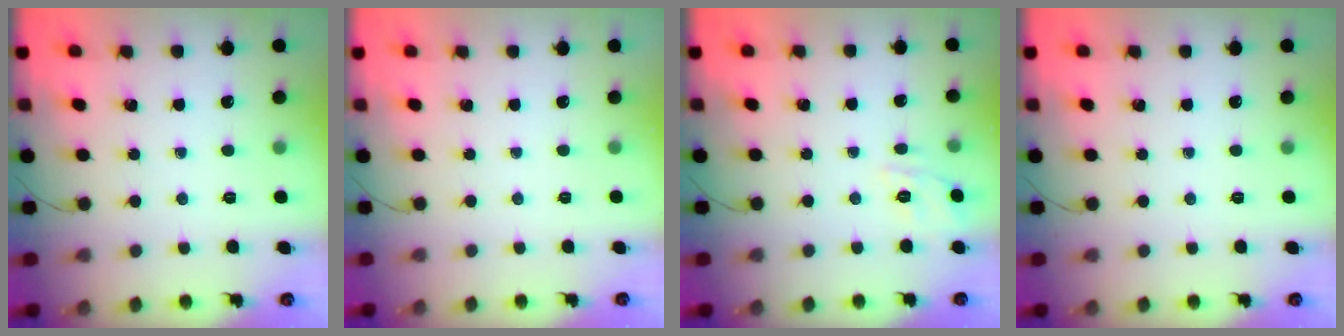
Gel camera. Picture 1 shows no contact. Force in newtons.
{"total": 2.4, "press": 2.4, "slide": 0.5}
{"total": 8.9, "press": 8.8, "slide": 1.8}
{"total": 0.0}